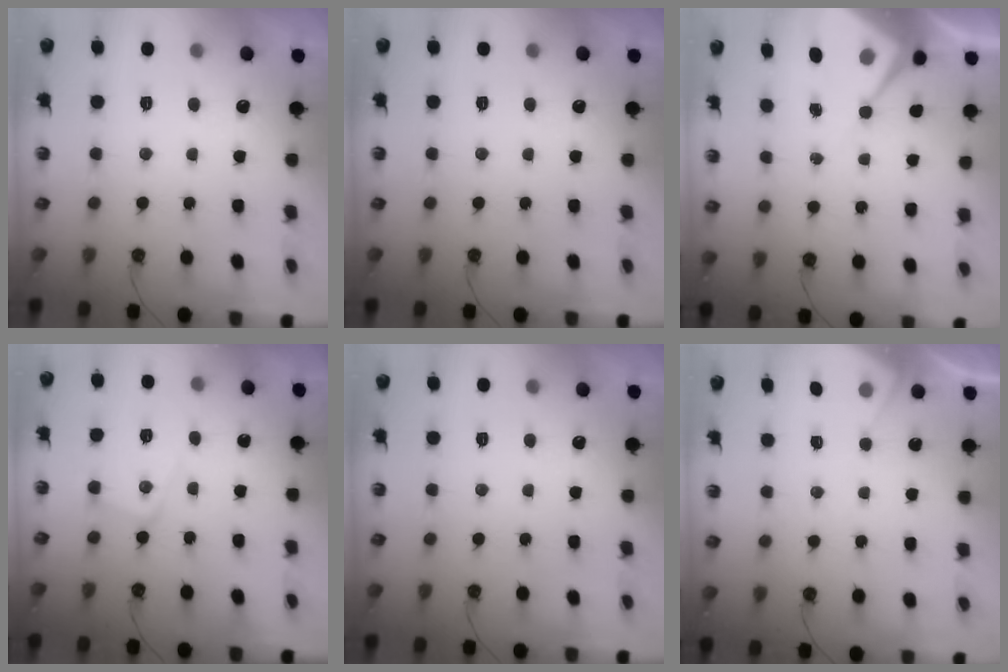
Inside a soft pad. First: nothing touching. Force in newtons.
{"total": 0.0}
{"total": 7.6, "press": 7.6, "slide": 0.8}
{"total": 8.4, "press": 8.4, "slide": 0.6}
{"total": 0.0}
{"total": 3.5, "press": 3.5, "slide": 0.6}